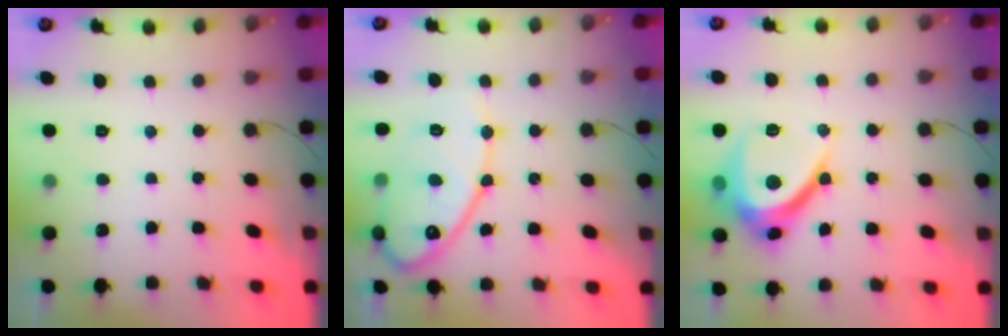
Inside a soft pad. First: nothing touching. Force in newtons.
{"total": 17.3, "press": 17.2, "slide": 0.9}
{"total": 12.5, "press": 12.4, "slide": 1.5}